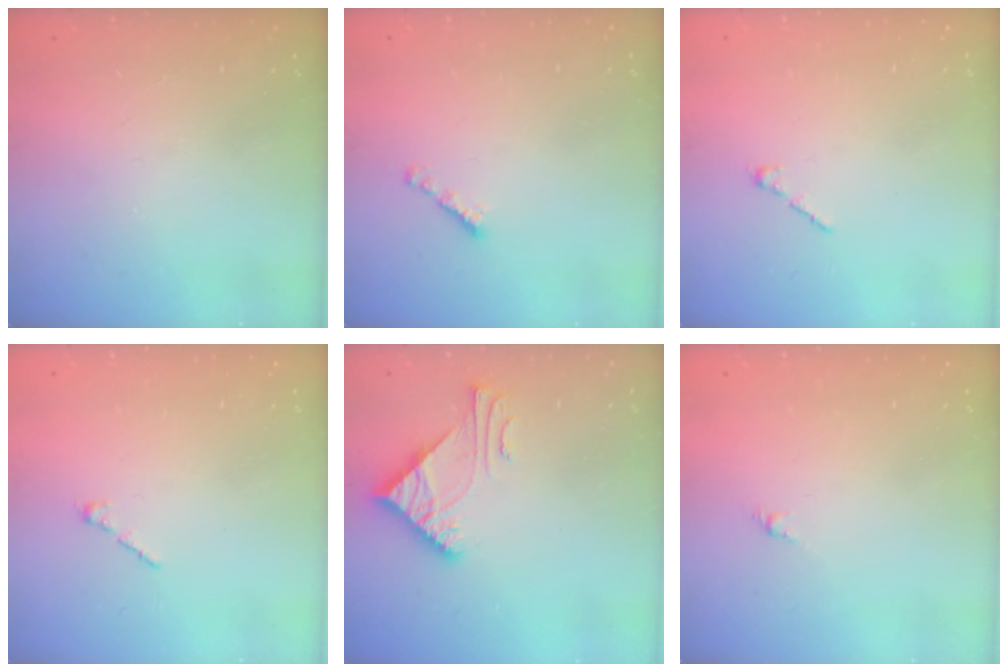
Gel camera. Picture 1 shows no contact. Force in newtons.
{"total": 1.8, "press": 1.7, "slide": 0.6}
{"total": 1.7, "press": 1.7, "slide": 0.5}
{"total": 1.7, "press": 1.7, "slide": 0.5}
{"total": 5.8, "press": 5.7, "slide": 0.6}
{"total": 1.6, "press": 1.5, "slide": 0.5}